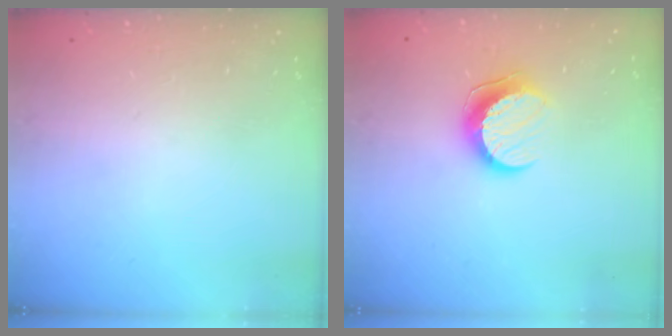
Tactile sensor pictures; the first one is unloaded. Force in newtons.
{"total": 9.9, "press": 9.9, "slide": 0.5}